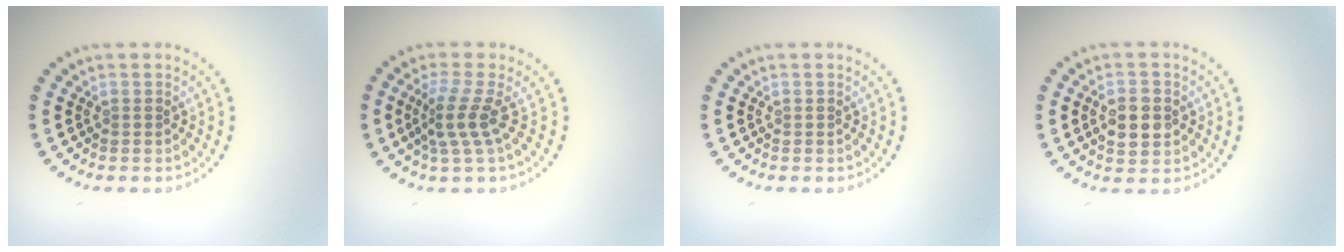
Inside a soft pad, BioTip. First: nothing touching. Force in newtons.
{"total": 2.9, "press": 2.0, "slide": 2.1}
{"total": 0.0}
{"total": 3.0, "press": 3.0, "slide": 0.1}